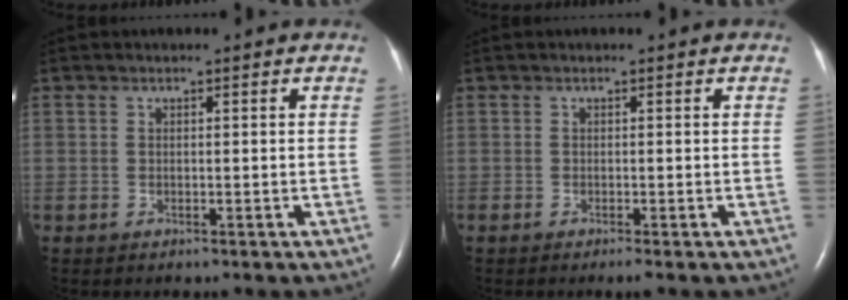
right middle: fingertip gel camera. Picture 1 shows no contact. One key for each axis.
{"total": 0.7, "fx": -0.5, "fy": -0.1, "fz": 0.5, "tx": -0.010, "ty": -0.002, "tz": -0.009}